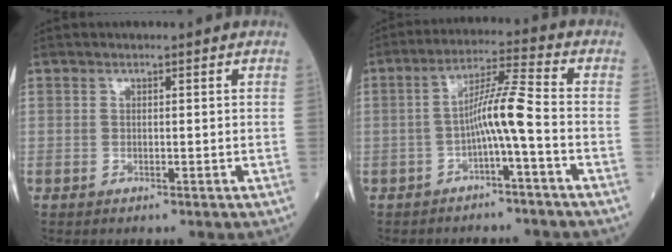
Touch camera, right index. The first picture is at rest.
{"total": 6.6, "force": [-2.1, -0.6, 6.3], "torque": [-0.112, 0.020, -0.039]}